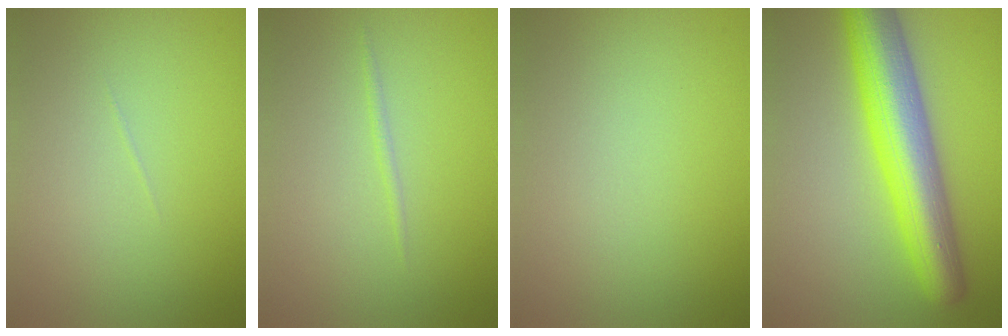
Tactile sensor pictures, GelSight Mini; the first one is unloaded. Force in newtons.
{"total": 0.6, "press": 0.6, "slide": 0.0}
{"total": 0.0}
{"total": 9.3, "press": 9.3, "slide": 0.2}